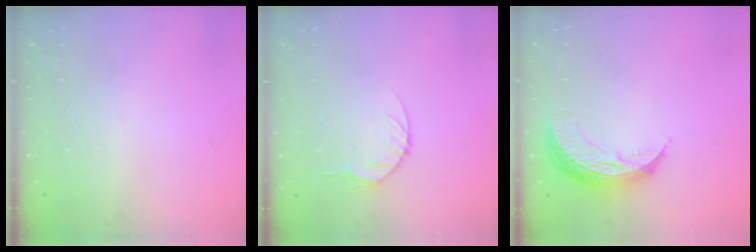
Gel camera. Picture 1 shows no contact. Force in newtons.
{"total": 4.6, "press": 4.6, "slide": 0.6}
{"total": 9.0, "press": 9.0, "slide": 0.6}